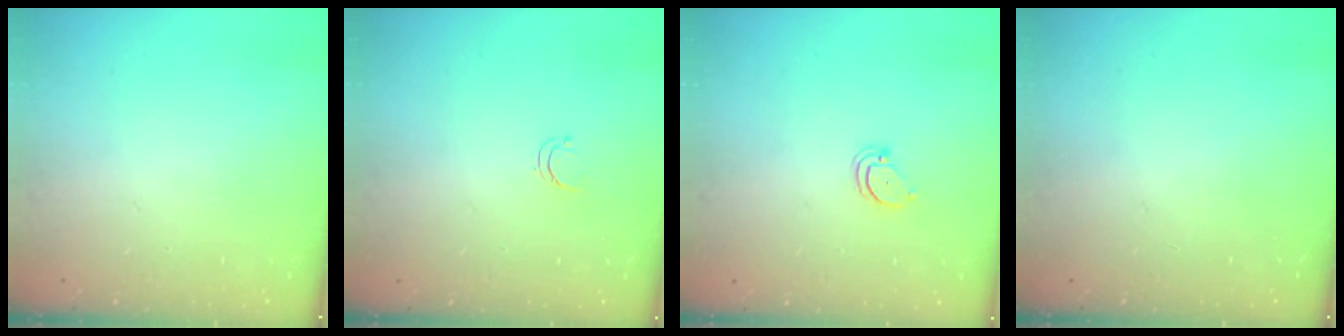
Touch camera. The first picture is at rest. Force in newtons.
{"total": 3.1, "press": 3.1, "slide": 0.4}
{"total": 2.7, "press": 2.7, "slide": 0.2}
{"total": 0.0}